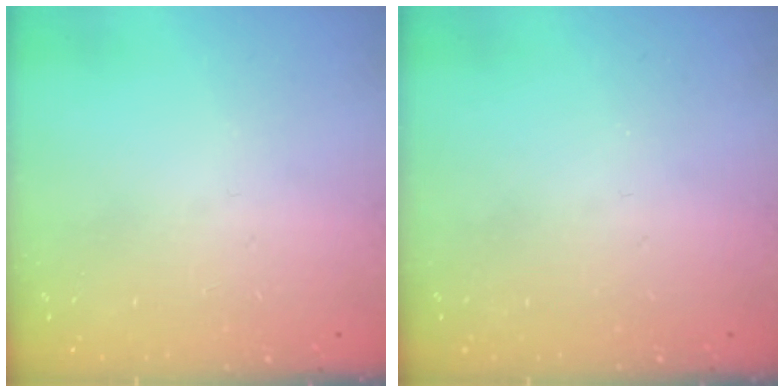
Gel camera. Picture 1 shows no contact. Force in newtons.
{"total": 0.0}